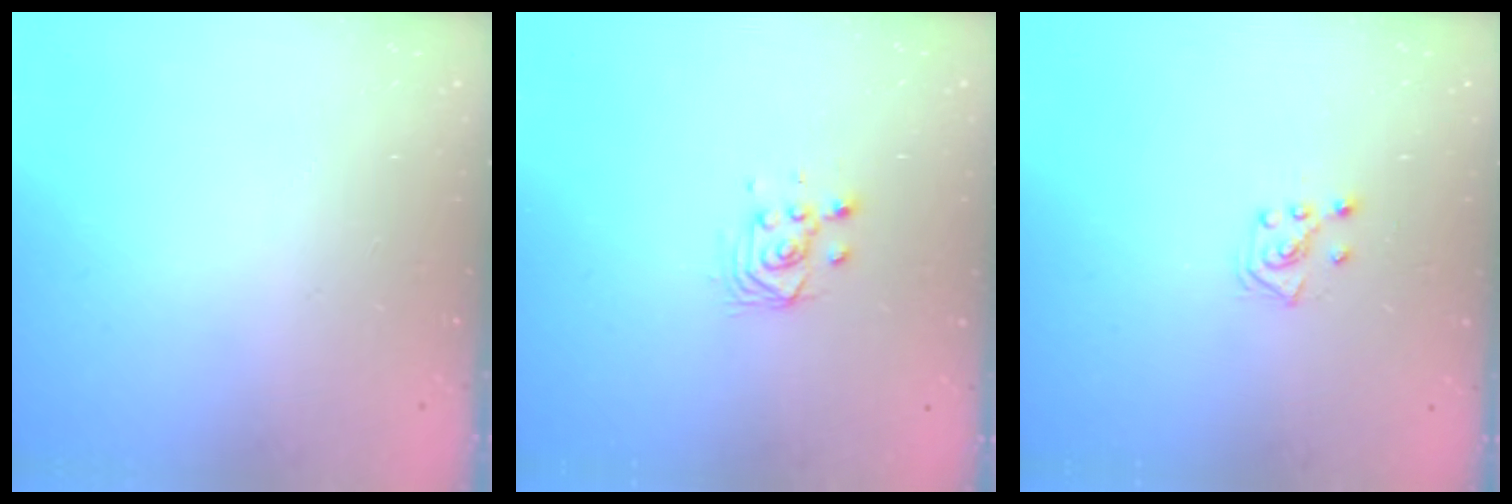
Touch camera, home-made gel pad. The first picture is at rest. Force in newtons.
{"total": 4.7, "press": 4.6, "slide": 1.2}
{"total": 4.4, "press": 4.3, "slide": 0.6}